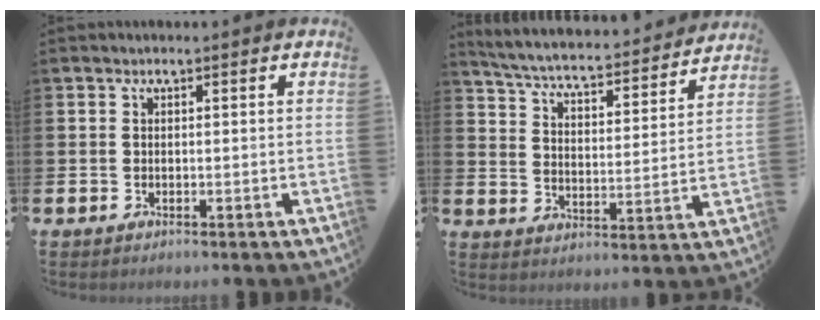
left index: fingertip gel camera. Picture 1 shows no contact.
{"total": 5.4, "force": [5.2, 0.4, 1.6], "torque": [-0.060, -0.049, 0.083]}